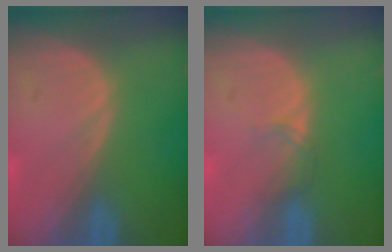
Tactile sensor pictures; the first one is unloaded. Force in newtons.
{"total": 1.3, "press": 1.2, "slide": 0.2}